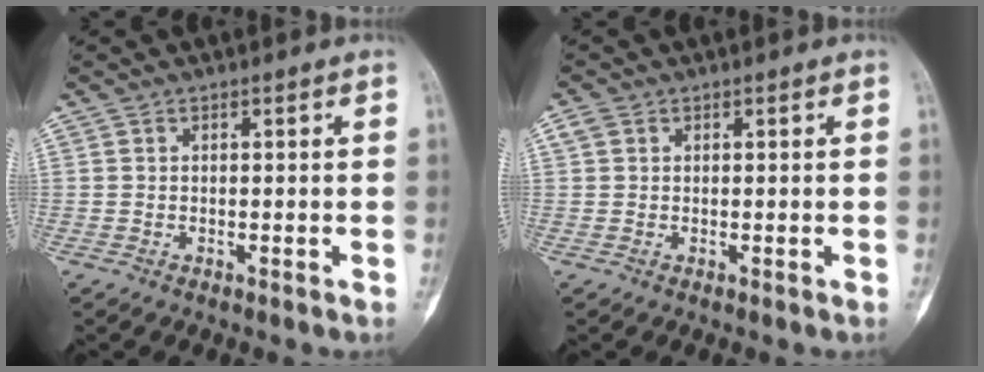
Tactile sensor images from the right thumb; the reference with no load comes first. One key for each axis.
{"total": 1.5, "fx": 0.7, "fy": 1.3, "fz": 0.1, "tx": -0.002, "ty": 0.002, "tz": 0.009}